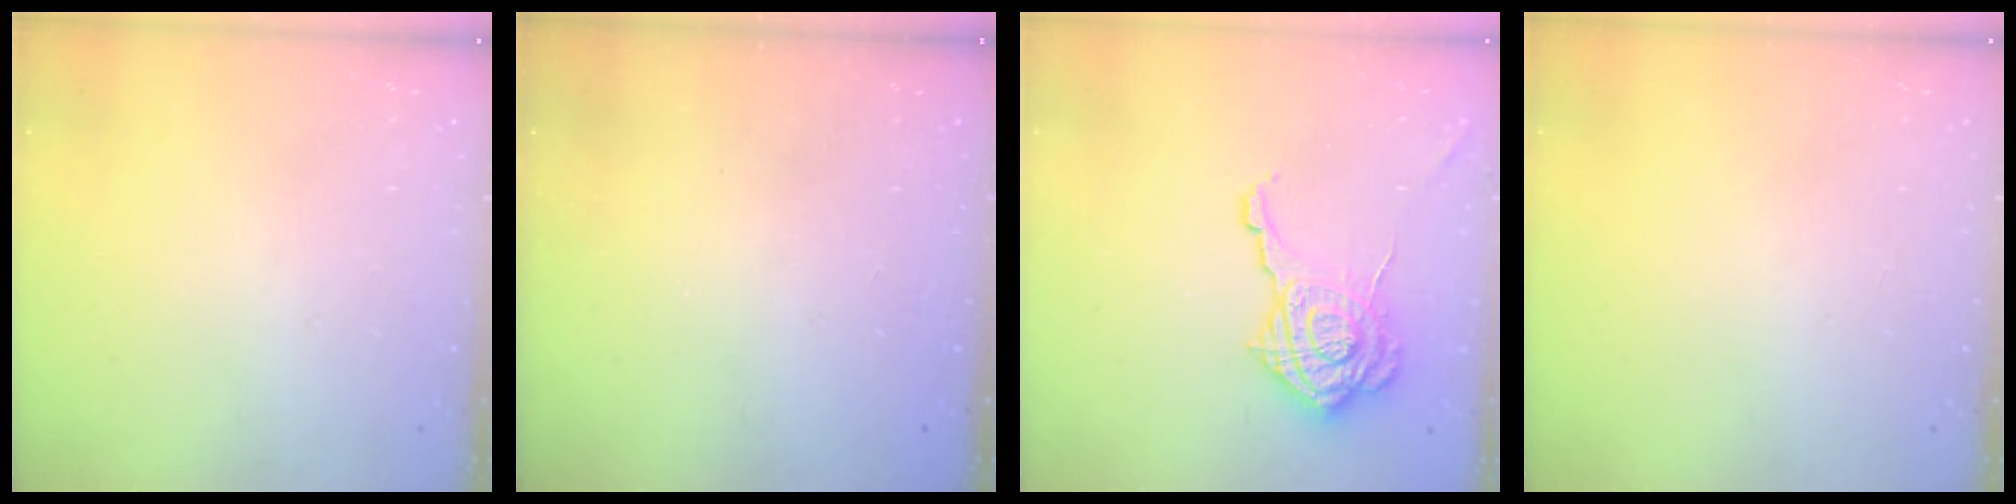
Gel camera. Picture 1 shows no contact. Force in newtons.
{"total": 2.3, "press": 2.2, "slide": 0.8}
{"total": 18.2, "press": 18.1, "slide": 0.9}
{"total": 0.0}